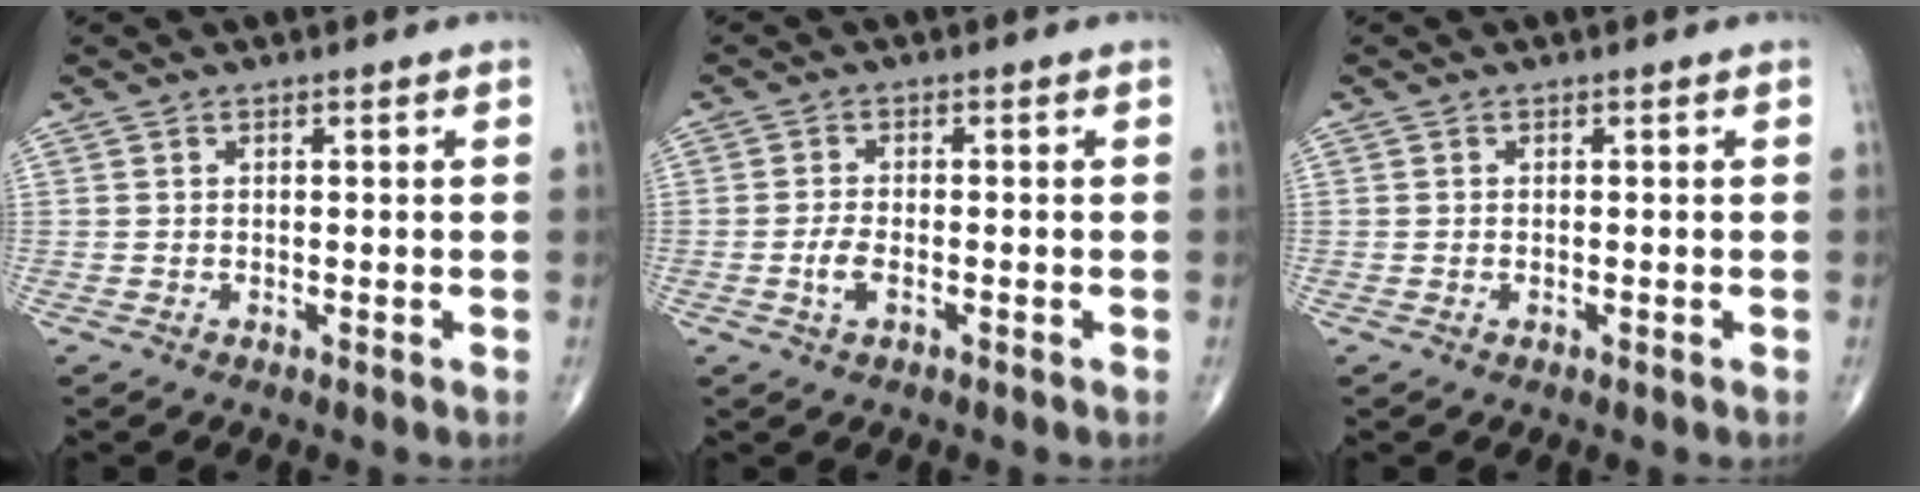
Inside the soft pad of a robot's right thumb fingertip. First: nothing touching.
{"total": 3.0, "force": [-1.1, 1.3, 2.5], "torque": [-0.054, 0.007, -0.019]}
{"total": 0.0}